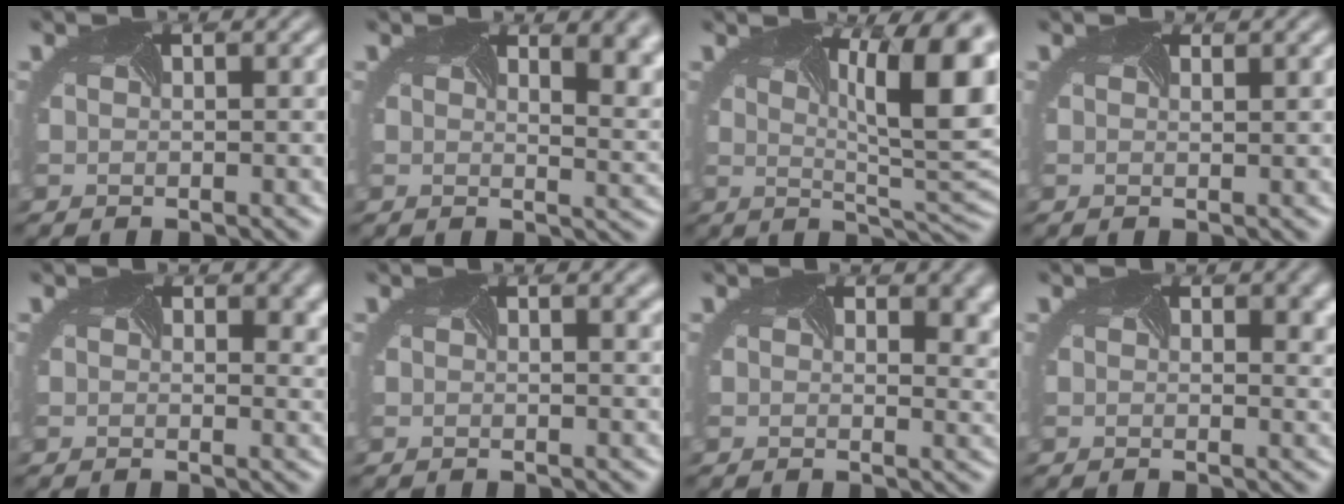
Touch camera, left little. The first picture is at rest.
{"total": 10.2, "force": [5.1, 5.3, 7.1], "torque": [-0.078, 0.041, 0.059]}
{"total": 11.5, "force": [2.6, 4.0, 10.5], "torque": [-0.104, 0.006, 0.026]}
{"total": 0.0}
{"total": 5.0, "force": [2.3, 2.8, 3.4], "torque": [-0.032, 0.002, 0.037]}
{"total": 2.7, "force": [1.6, 1.2, 1.9], "torque": [-0.019, 0.015, 0.013]}
{"total": 7.0, "force": [3.4, 3.8, 4.8], "torque": [-0.050, 0.002, 0.053]}
{"total": 5.0, "force": [2.0, 2.8, 3.6], "torque": [-0.034, 0.003, 0.033]}